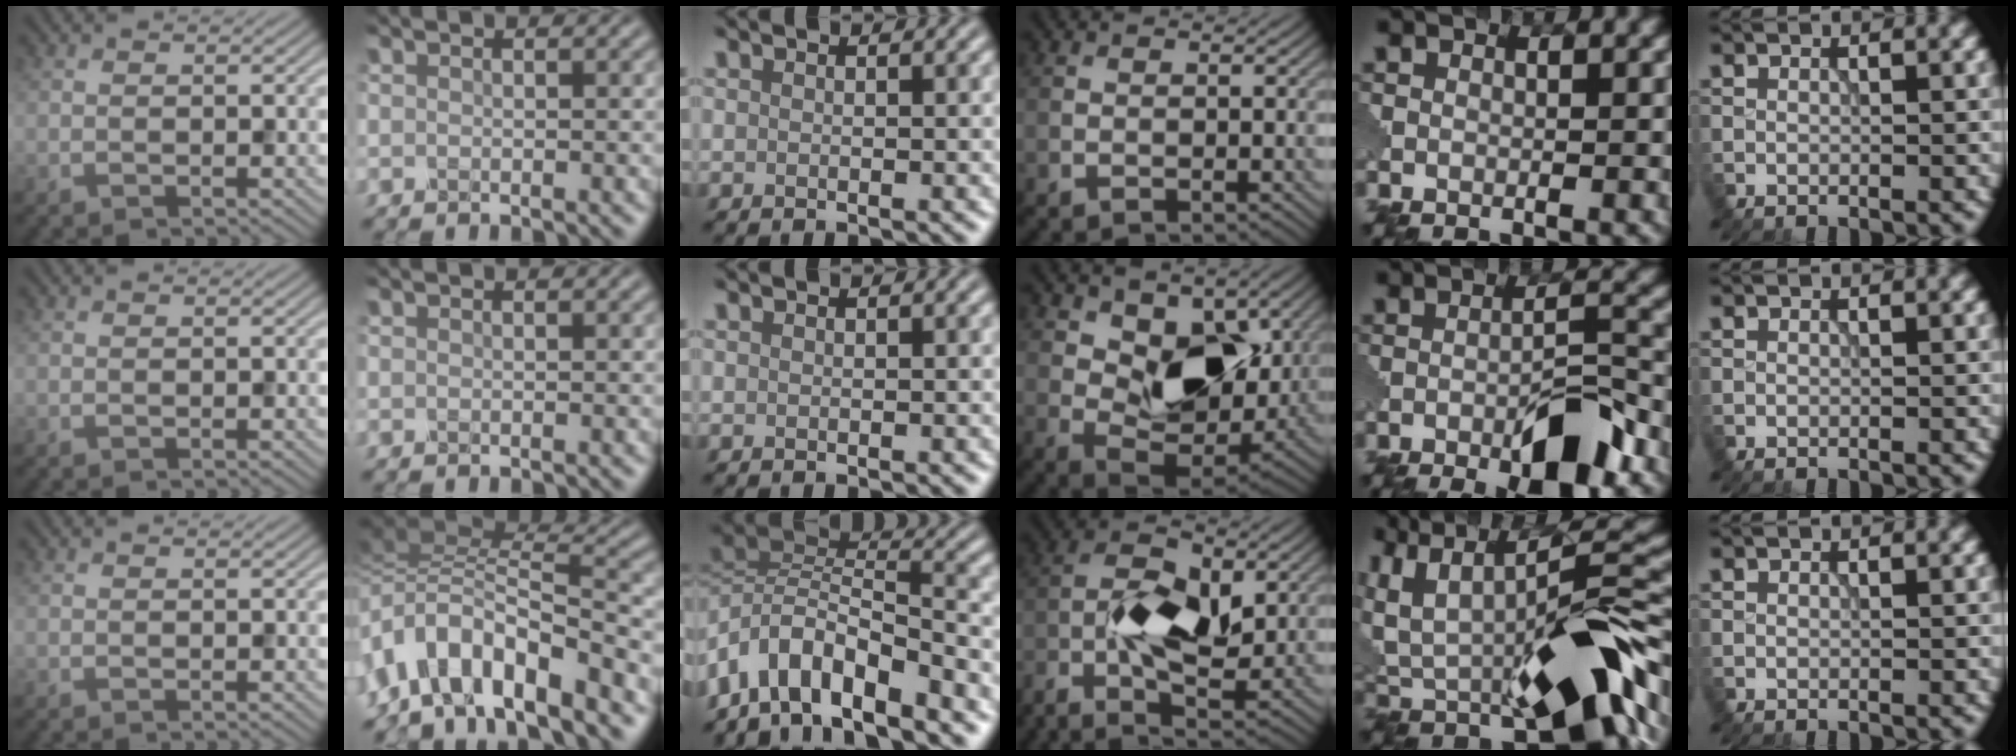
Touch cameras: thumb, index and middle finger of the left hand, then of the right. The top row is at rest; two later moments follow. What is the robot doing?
{"motion": "insert", "object": "pin"}